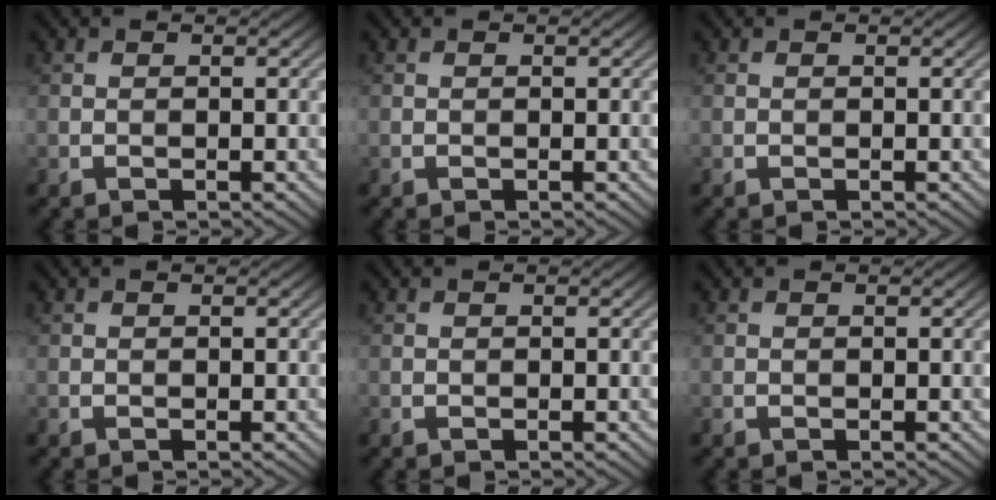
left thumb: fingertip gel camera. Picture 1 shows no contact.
{"total": 0.0}
{"total": 0.0}
{"total": 0.0}
{"total": 0.0}
{"total": 0.0}